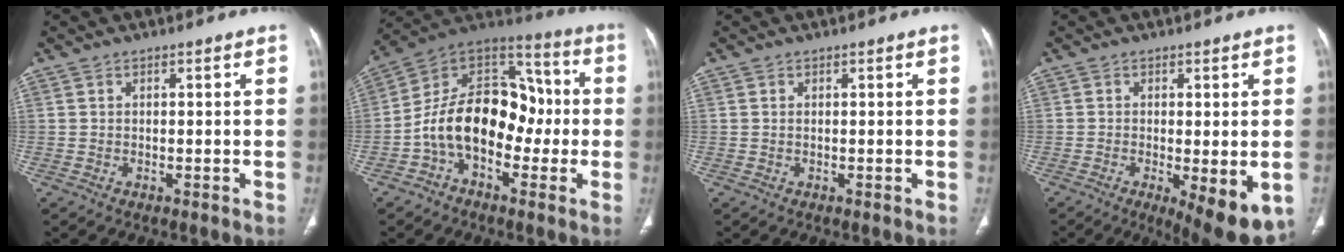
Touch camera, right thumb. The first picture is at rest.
{"total": 17.6, "force": [-3.4, 11.9, 12.6], "torque": [-0.179, 0.059, -0.067]}
{"total": 0.0}
{"total": 10.0, "force": [-3.3, 3.2, 8.9], "torque": [-0.121, -0.023, -0.043]}